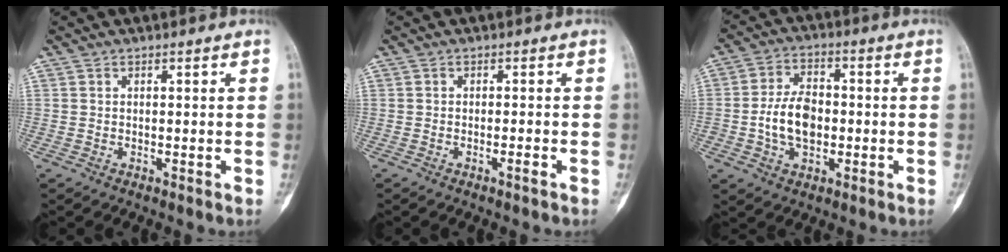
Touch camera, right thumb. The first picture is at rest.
{"total": 1.3, "force": [-0.7, 0.1, 1.1], "torque": [-0.022, 0.004, -0.011]}
{"total": 9.4, "force": [-1.2, 6.2, 7.0], "torque": [-0.111, 0.015, -0.023]}